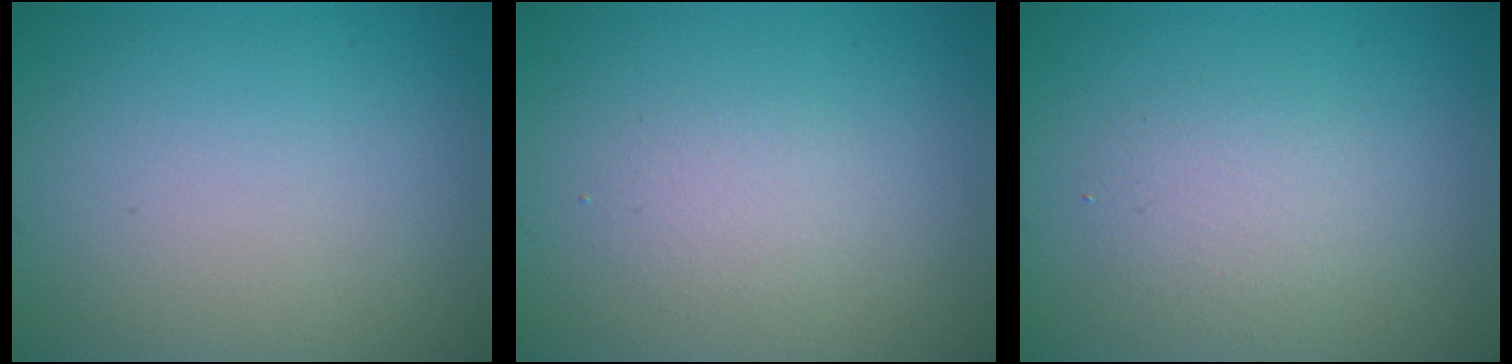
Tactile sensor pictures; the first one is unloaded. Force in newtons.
{"total": 1.5, "press": 1.5, "slide": 0.2}
{"total": 2.2, "press": 2.2, "slide": 0.1}